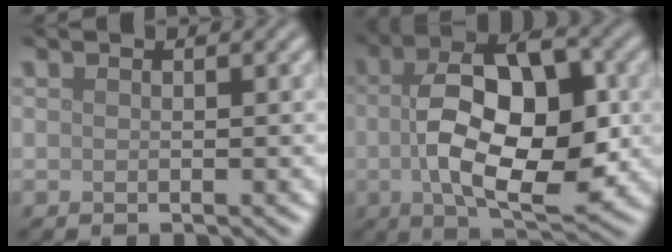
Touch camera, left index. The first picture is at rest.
{"total": 11.5, "force": [-0.3, 5.6, 10.1], "torque": [-0.157, 0.001, -0.006]}